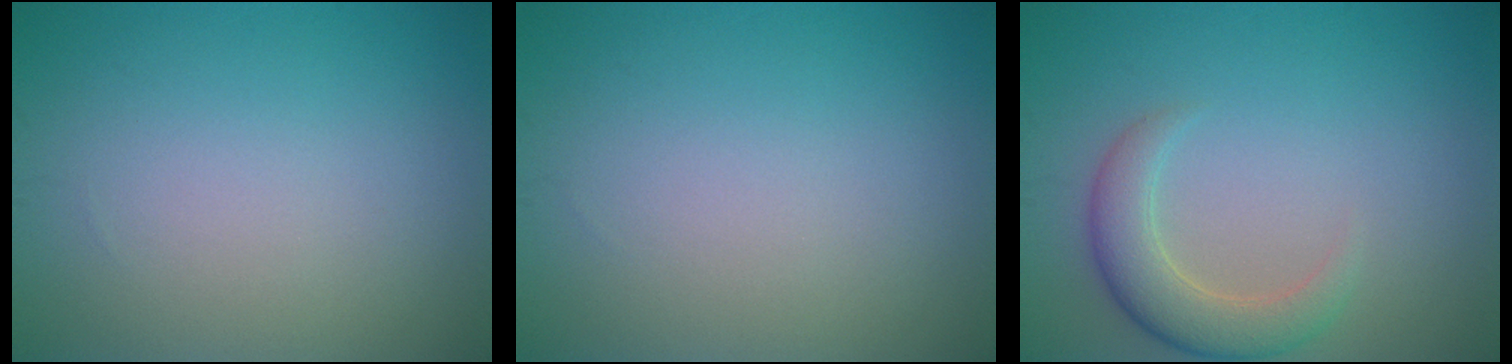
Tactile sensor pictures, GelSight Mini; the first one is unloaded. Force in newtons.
{"total": 0.0}
{"total": 3.9, "press": 3.9, "slide": 0.1}